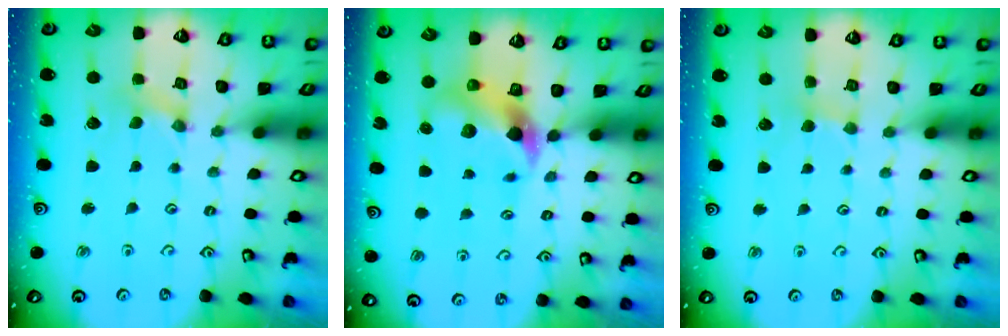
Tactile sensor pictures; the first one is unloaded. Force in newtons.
{"total": 7.3, "press": 7.2, "slide": 1.3}
{"total": 2.8, "press": 2.7, "slide": 0.4}